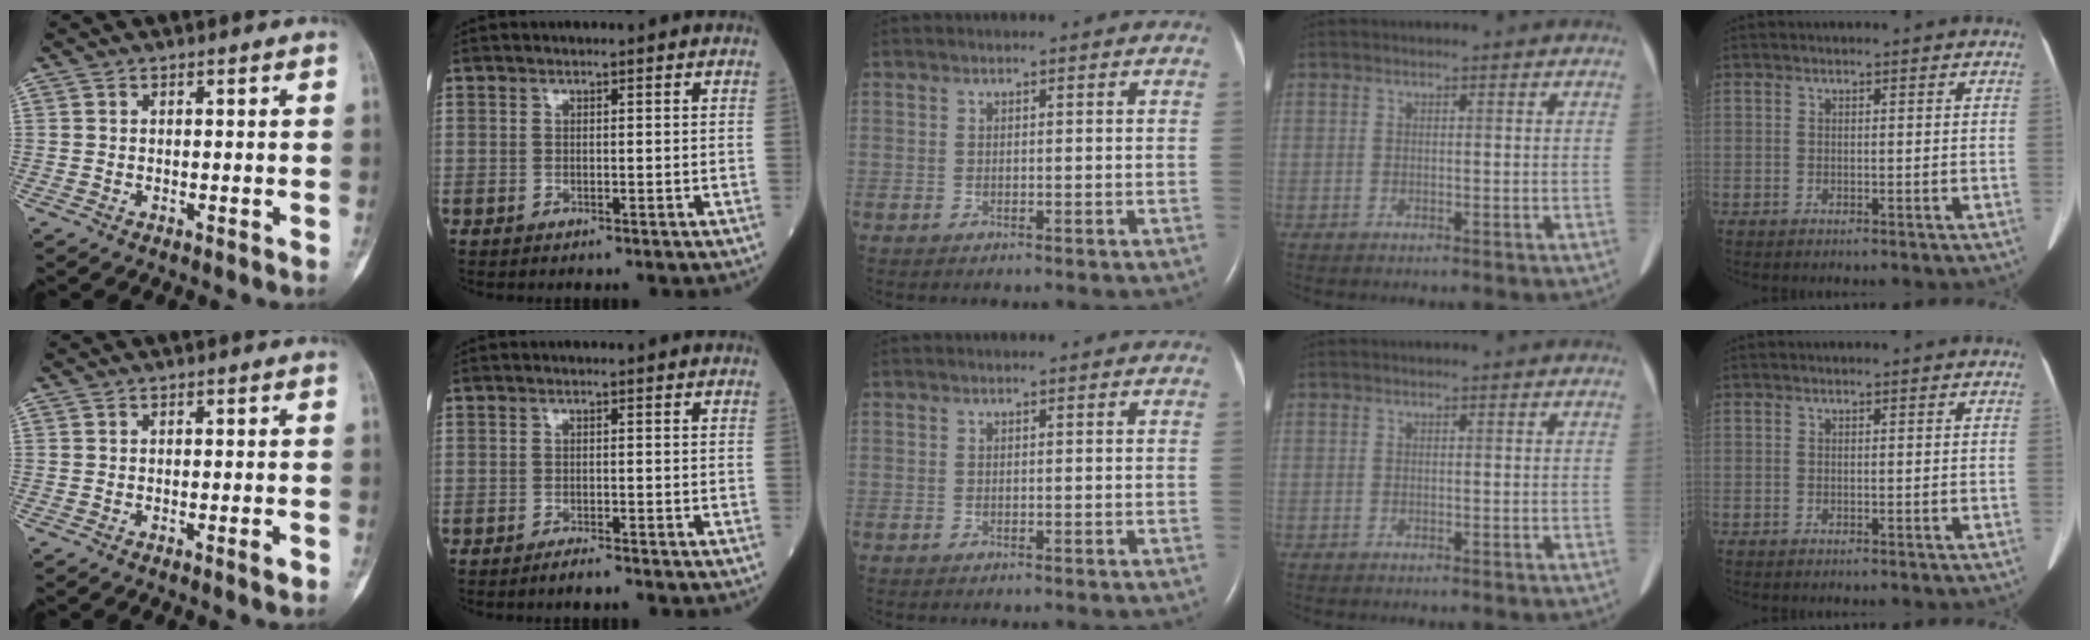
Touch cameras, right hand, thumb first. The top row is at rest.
{"thumb": {"total": 1.4, "force": [-0.6, 0.2, 1.3], "torque": [-0.017, -0.002, -0.010]}, "index": {"total": 1.5, "force": [-1.3, -0.1, 0.7], "torque": [-0.017, -0.002, -0.022]}}